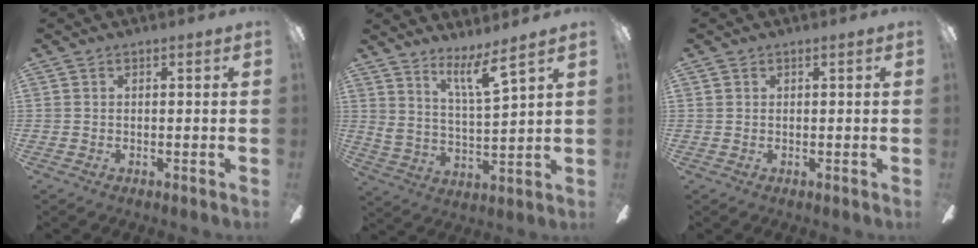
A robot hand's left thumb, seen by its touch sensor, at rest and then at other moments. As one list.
[{"total": 9.4, "force": [7.4, 0.7, 5.8], "torque": [-0.114, -0.047, 0.129]}, {"total": 0.0}]